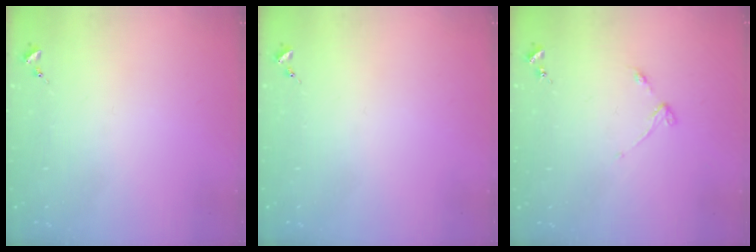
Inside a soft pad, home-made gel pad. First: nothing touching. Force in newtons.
{"total": 0.0}
{"total": 2.9, "press": 2.8, "slide": 0.4}